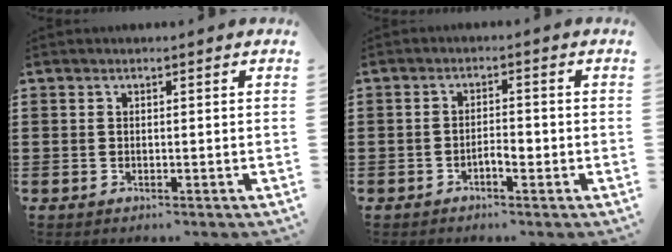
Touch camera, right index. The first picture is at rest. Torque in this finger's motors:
{"motor_torque": [0.01, 0.02, 0.06, 0.08]}